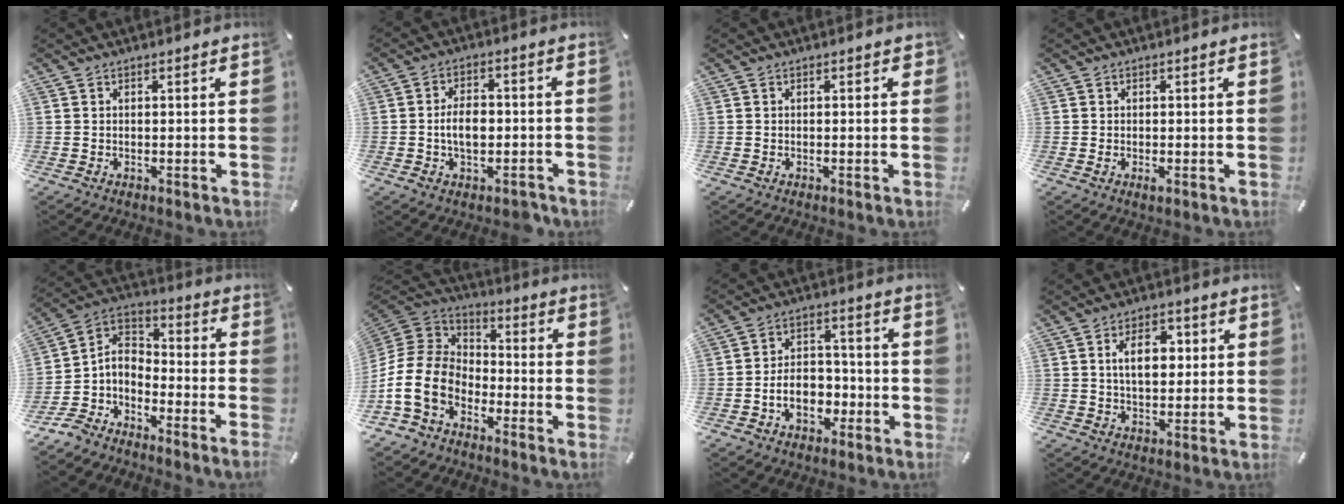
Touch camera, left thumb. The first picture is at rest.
{"total": 7.2, "force": [-1.7, 4.6, 5.2], "torque": [-0.094, 0.010, -0.031]}
{"total": 0.7, "force": [-0.3, 0.5, 0.4], "torque": [-0.008, 0.002, -0.006]}
{"total": 1.4, "force": [-0.4, 0.5, 1.2], "torque": [-0.021, -0.002, -0.006]}
{"total": 5.8, "force": [-4.6, 3.1, 1.8], "torque": [-0.057, -0.004, -0.095]}
{"total": 14.5, "force": [-7.1, 9.9, 7.8], "torque": [-0.183, 0.029, -0.132]}
{"total": 9.0, "force": [-3.2, 6.6, 5.1], "torque": [-0.089, 0.017, -0.060]}
{"total": 8.5, "force": [1.8, 5.6, 6.2], "torque": [-0.093, 0.002, 0.022]}